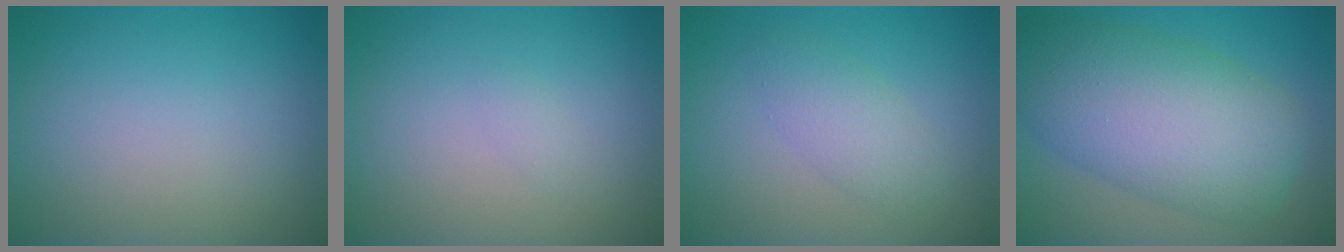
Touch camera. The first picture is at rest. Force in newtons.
{"total": 0.5, "press": 0.5, "slide": 0.1}
{"total": 2.5, "press": 2.5, "slide": 0.1}
{"total": 10.2, "press": 10.2, "slide": 0.1}